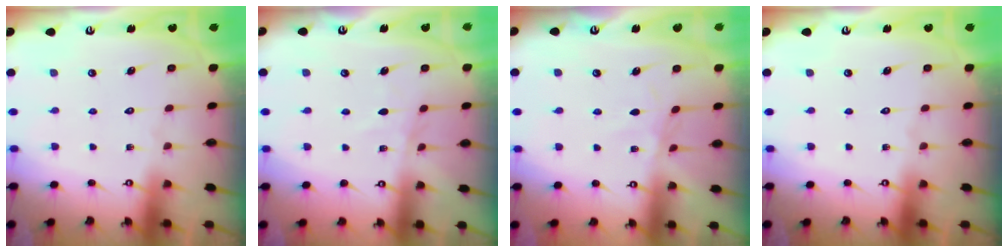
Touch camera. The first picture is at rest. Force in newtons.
{"total": 3.1, "press": 3.1, "slide": 0.4}
{"total": 1.7, "press": 1.6, "slide": 0.3}
{"total": 0.0}